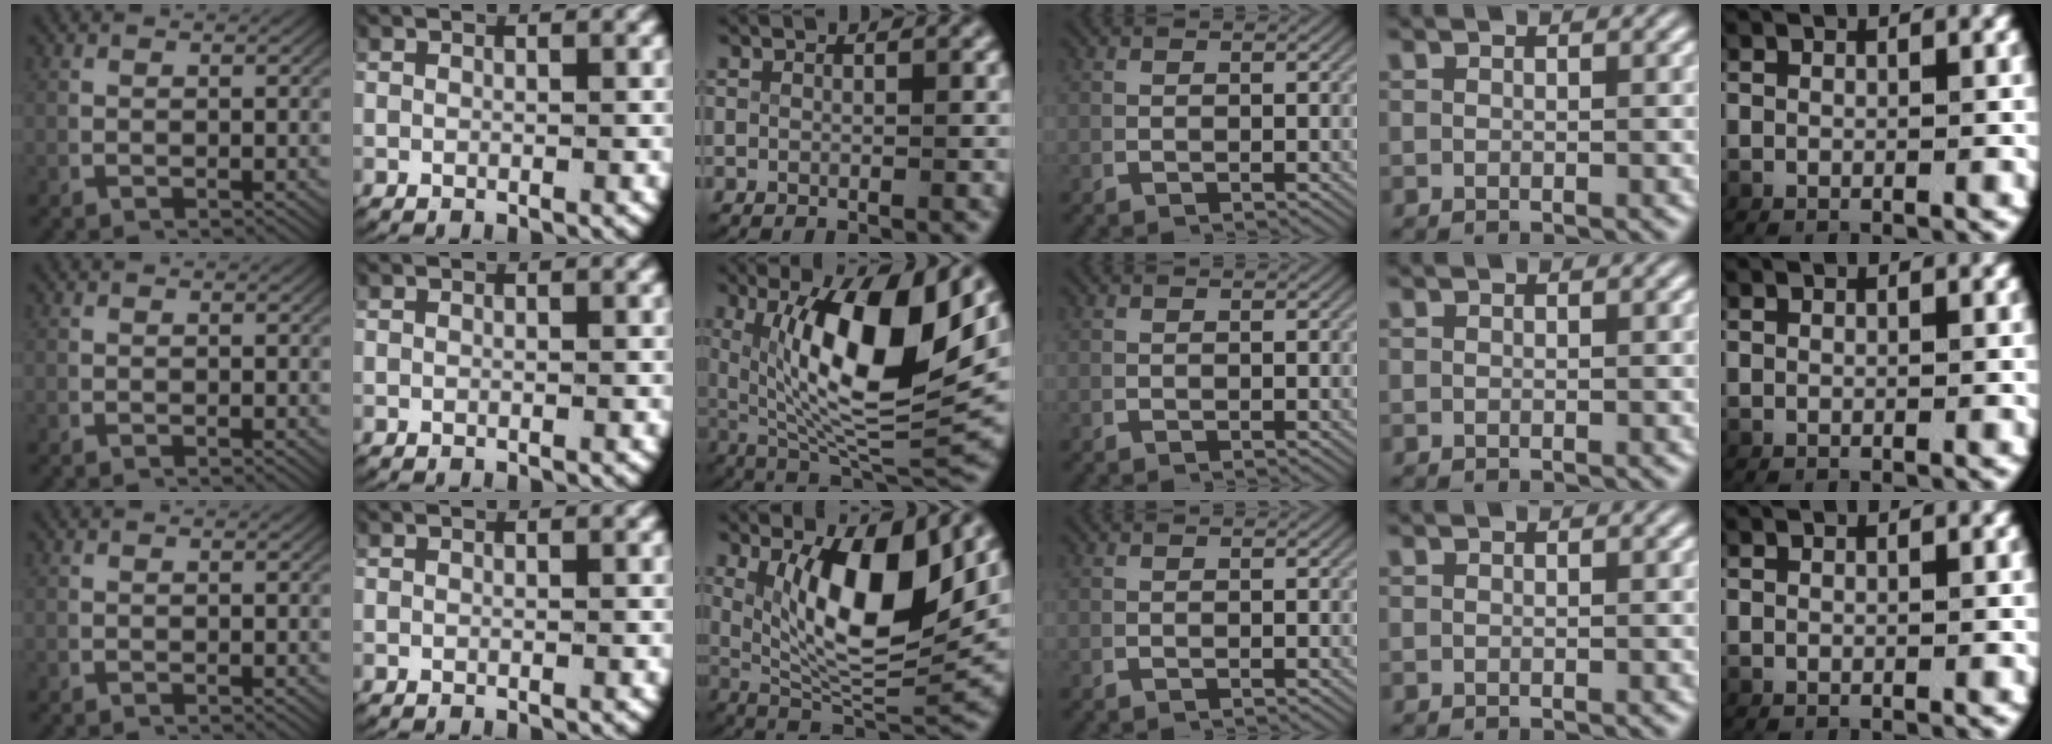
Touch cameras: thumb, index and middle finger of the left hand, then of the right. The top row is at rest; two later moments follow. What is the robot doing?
{"motion": "lift_and_place", "object": "plastic wrap"}